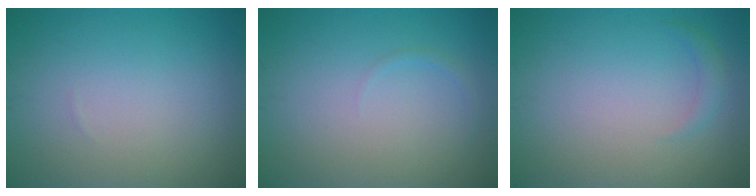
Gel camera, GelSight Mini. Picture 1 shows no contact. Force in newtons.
{"total": 0.5, "press": 0.5, "slide": 0.1}
{"total": 1.0, "press": 1.0, "slide": 0.1}